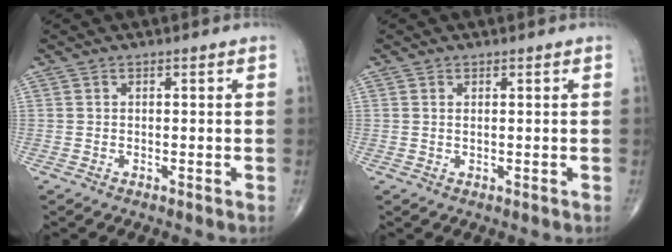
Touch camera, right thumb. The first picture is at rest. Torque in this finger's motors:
{"motor_torque": [-0.44, 0.02, -0.16, -0.11, -0.03]}